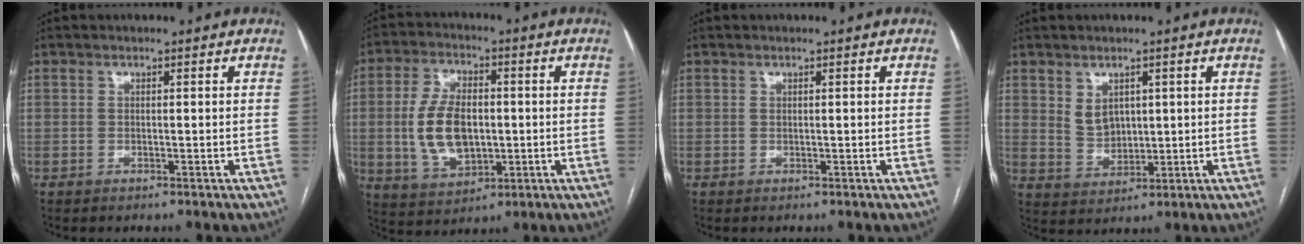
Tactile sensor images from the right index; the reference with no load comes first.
{"total": 10.8, "force": [-0.5, 6.1, 8.9], "torque": [-0.188, 0.009, 0.001]}
{"total": 0.0}
{"total": 4.3, "force": [1.5, 3.2, 2.4], "torque": [-0.051, 0.002, 0.041]}